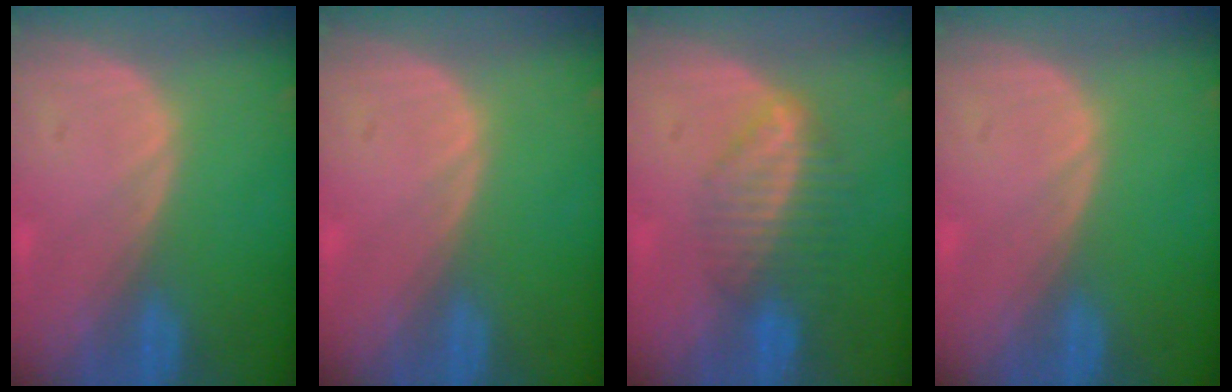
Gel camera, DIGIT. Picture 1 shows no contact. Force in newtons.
{"total": 0.0}
{"total": 6.9, "press": 6.0, "slide": 3.5}
{"total": 0.0}